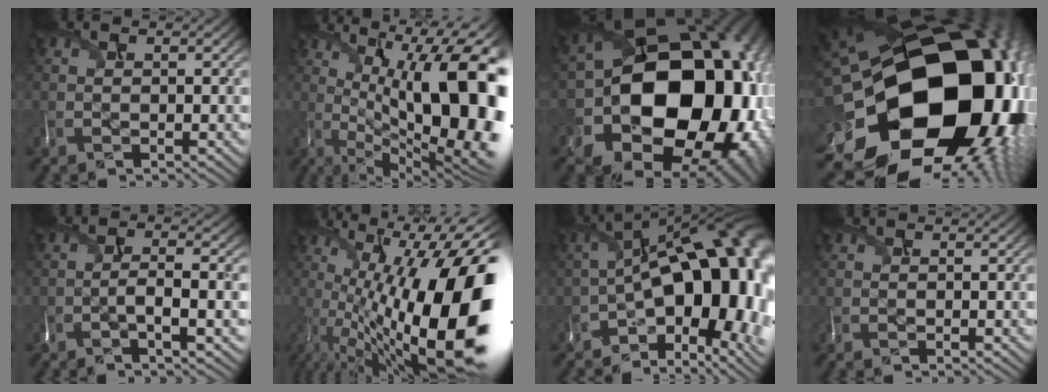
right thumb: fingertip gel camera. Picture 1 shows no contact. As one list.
[{"total": 19.2, "force": [0.6, 8.0, 17.5], "torque": [-0.247, 0.009, 0.019]}, {"total": 22.8, "force": [-4.1, 18.3, 13.0], "torque": [-0.218, -0.070, -0.072]}, {"total": 22.4, "force": [-2.1, 17.4, 14.0], "torque": [-0.286, -0.078, -0.011]}, {"total": 4.2, "force": [-1.6, 0.6, 3.8], "torque": [-0.077, 0.013, -0.030]}, {"total": 19.0, "force": [-2.1, 7.1, 17.5], "torque": [-0.263, 0.003, -0.035]}, {"total": 17.9, "force": [-3.8, 8.6, 15.2], "torque": [-0.210, -0.010, -0.033]}, {"total": 0.0}]